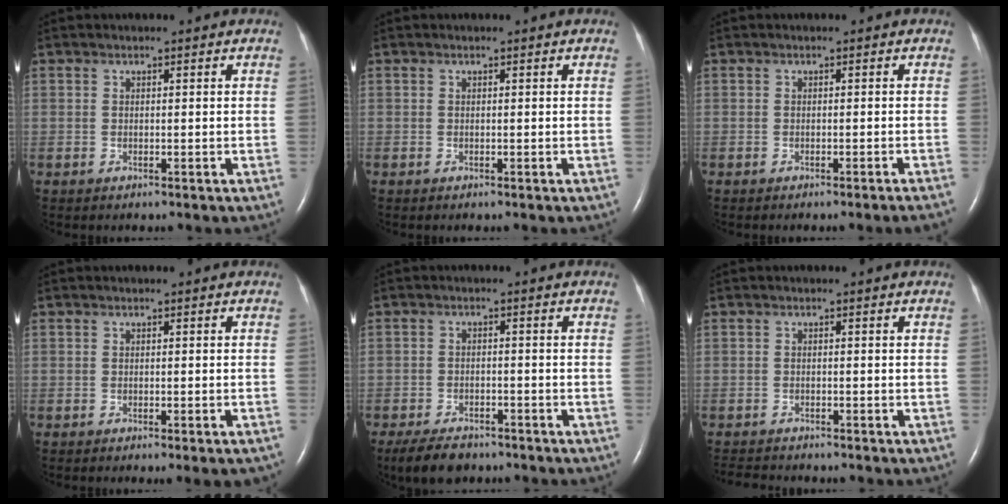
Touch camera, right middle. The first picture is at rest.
{"total": 0.0}
{"total": 1.7, "force": [-1.4, -0.7, 0.8], "torque": [-0.003, 0.006, -0.018]}
{"total": 1.5, "force": [-0.9, -0.1, 1.1], "torque": [-0.012, -0.004, -0.011]}
{"total": 6.1, "force": [-4.9, 2.5, 2.7], "torque": [-0.054, -0.009, -0.078]}
{"total": 3.3, "force": [-3.2, 0.4, 0.6], "torque": [-0.008, -0.013, -0.051]}